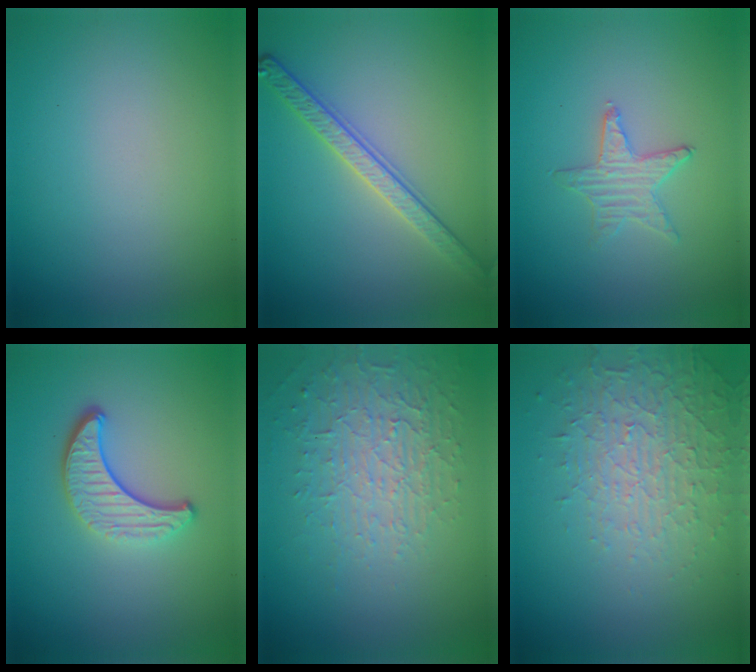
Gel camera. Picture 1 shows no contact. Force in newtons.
{"total": 3.2, "press": 3.0, "slide": 1.0}
{"total": 1.2, "press": 1.2, "slide": 0.1}
{"total": 3.8, "press": 2.9, "slide": 2.4}
{"total": 3.9, "press": 3.0, "slide": 2.6}
{"total": 4.5, "press": 3.1, "slide": 3.4}